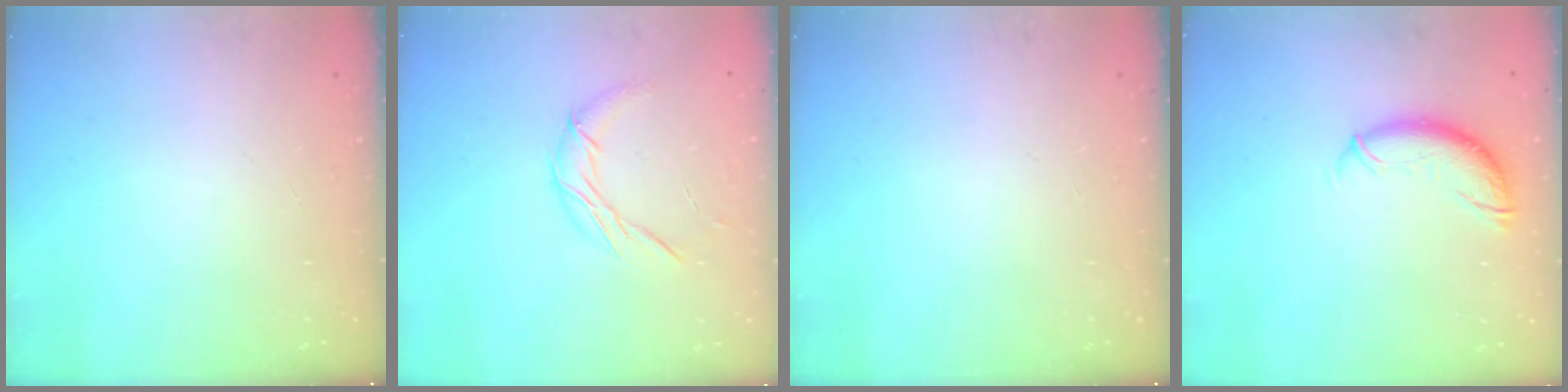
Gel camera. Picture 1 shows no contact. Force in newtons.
{"total": 7.9, "press": 7.9, "slide": 0.2}
{"total": 0.0}
{"total": 9.9, "press": 9.8, "slide": 1.4}